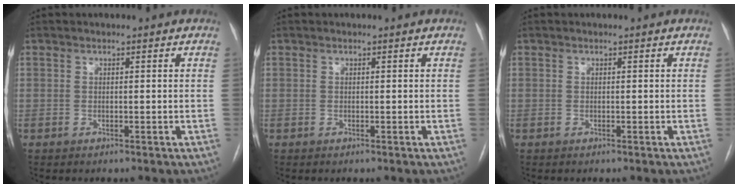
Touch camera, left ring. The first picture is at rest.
{"total": 0.0}
{"total": 0.0}